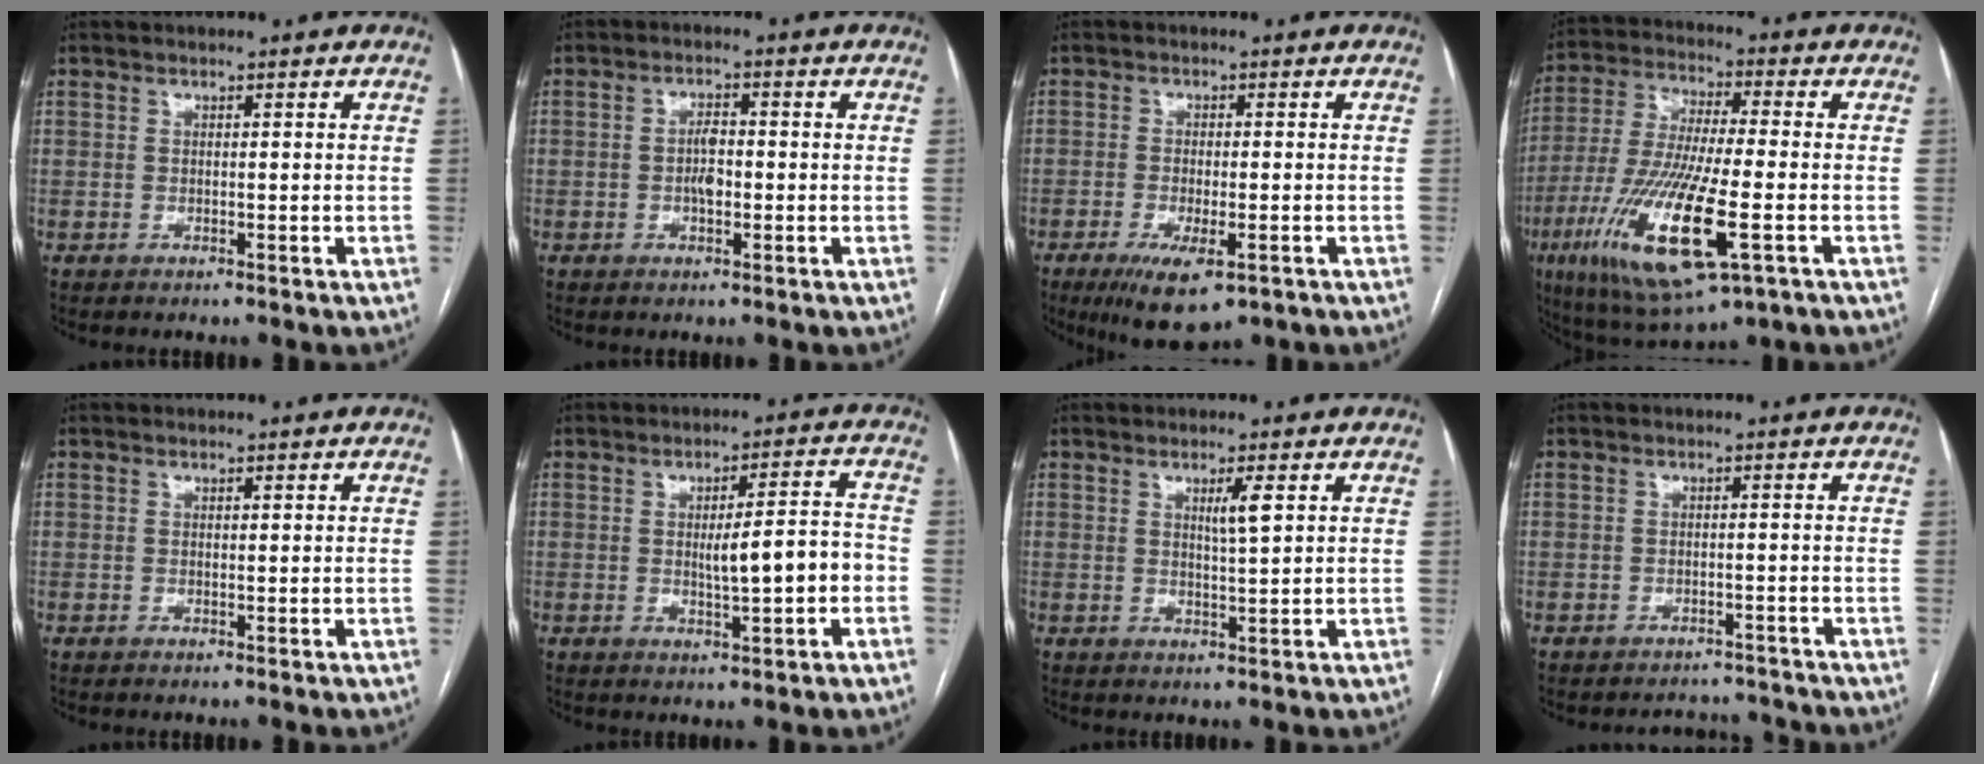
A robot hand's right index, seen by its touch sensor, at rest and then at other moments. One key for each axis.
{"total": 3.1, "fx": -0.5, "fy": 1.2, "fz": 2.8, "tx": -0.050, "ty": 0.004, "tz": -0.009}
{"total": 7.9, "fx": -4.3, "fy": 2.4, "fz": 6.2, "tx": -0.106, "ty": -0.018, "tz": -0.064}
{"total": 18.3, "fx": -6.5, "fy": 3.1, "fz": 16.9, "tx": -0.361, "ty": -0.037, "tz": -0.112}
{"total": 0.0}
{"total": 7.0, "fx": -1.1, "fy": 0.7, "fz": 6.9, "tx": -0.102, "ty": 0.011, "tz": -0.012}
{"total": 2.7, "fx": 1.1, "fy": -0.1, "fz": 2.5, "tx": -0.046, "ty": -0.004, "tz": 0.020}
{"total": 3.9, "fx": -3.7, "fy": 1.0, "fz": -0.8, "tx": 0.013, "ty": 0.007, "tz": -0.047}